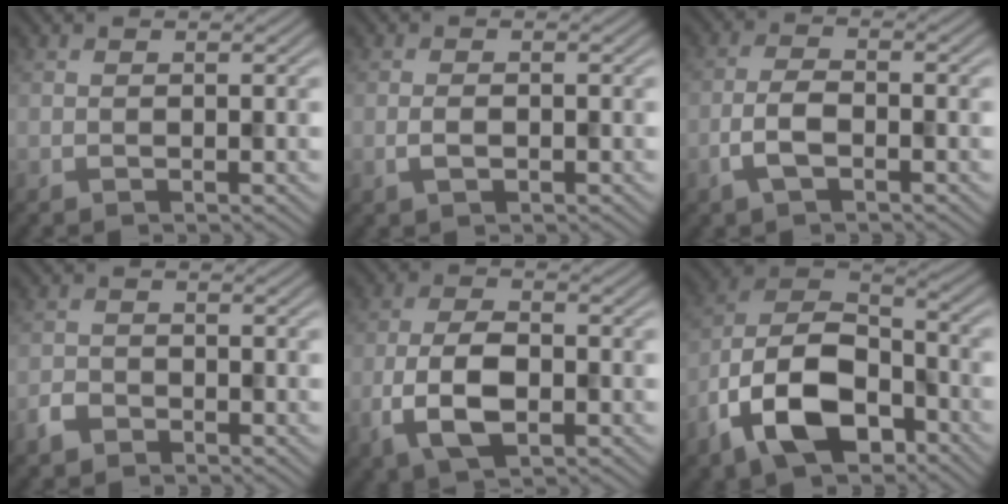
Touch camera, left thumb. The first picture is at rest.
{"total": 1.7, "force": [-0.6, 0.8, 1.4], "torque": [-0.030, 0.001, -0.012]}
{"total": 3.8, "force": [-1.8, 1.5, 3.0], "torque": [-0.068, 0.003, -0.041]}
{"total": 2.2, "force": [-1.7, 1.3, 0.7], "torque": [-0.016, 0.000, -0.040]}
{"total": 7.2, "force": [-2.4, 3.6, 5.8], "torque": [-0.127, -0.001, -0.052]}
{"total": 14.7, "force": [-7.6, 8.0, 9.8], "torque": [-0.222, -0.024, -0.160]}